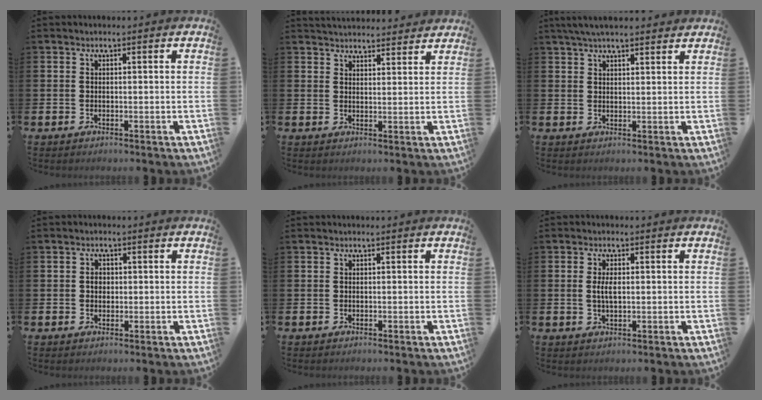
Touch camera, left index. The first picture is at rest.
{"total": 3.7, "force": [3.7, 0.7, 0.1], "torque": [-0.007, -0.017, 0.068]}
{"total": 4.2, "force": [3.7, 0.7, 1.8], "torque": [-0.040, -0.005, 0.068]}
{"total": 1.5, "force": [0.2, 1.3, 0.7], "torque": [0.007, 0.000, -0.003]}
{"total": 0.0}
{"total": 2.7, "force": [0.3, 1.1, 2.4], "torque": [-0.035, 0.000, 0.000]}